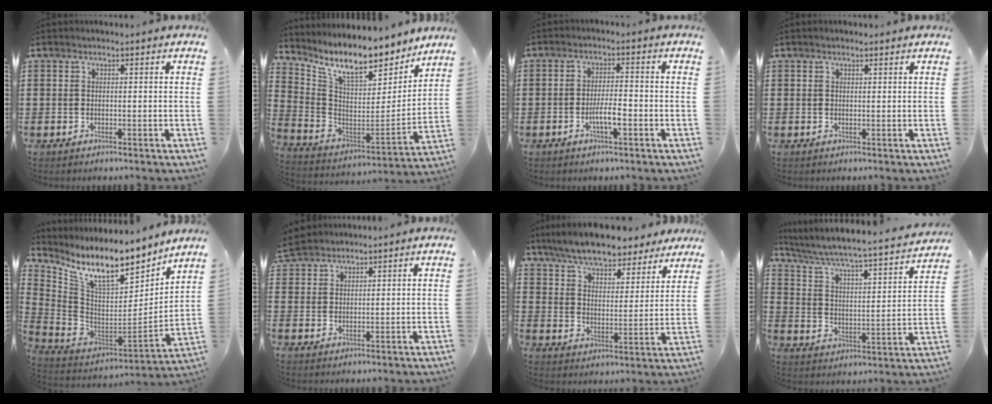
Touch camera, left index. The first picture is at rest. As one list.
[{"total": 11.0, "force": [9.0, 2.4, 5.8], "torque": [-0.136, -0.066, 0.153]}, {"total": 4.2, "force": [-1.5, 0.9, 3.9], "torque": [-0.072, 0.003, -0.028]}, {"total": 0.8, "force": [0.6, 0.2, 0.5], "torque": [-0.010, 0.001, 0.010]}, {"total": 10.5, "force": [7.4, 2.3, 7.1], "torque": [-0.158, -0.057, 0.124]}, {"total": 3.1, "force": [3.0, 1.0, 0.1], "torque": [-0.014, -0.004, 0.058]}, {"total": 8.6, "force": [7.9, 1.2, 3.2], "torque": [-0.095, -0.035, 0.144]}, {"total": 4.2, "force": [3.6, -0.1, 2.1], "torque": [-0.062, -0.043, 0.046]}]